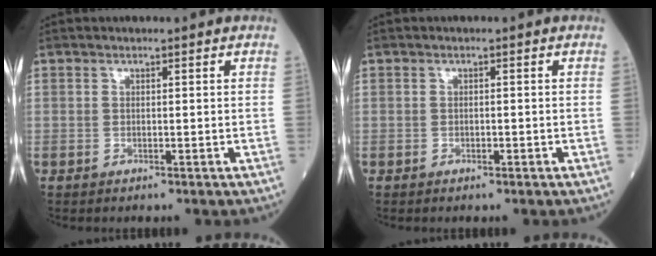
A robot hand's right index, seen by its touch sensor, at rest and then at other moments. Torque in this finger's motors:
{"motor_torque": [0.01, -0.01, -0.02, 0.01]}